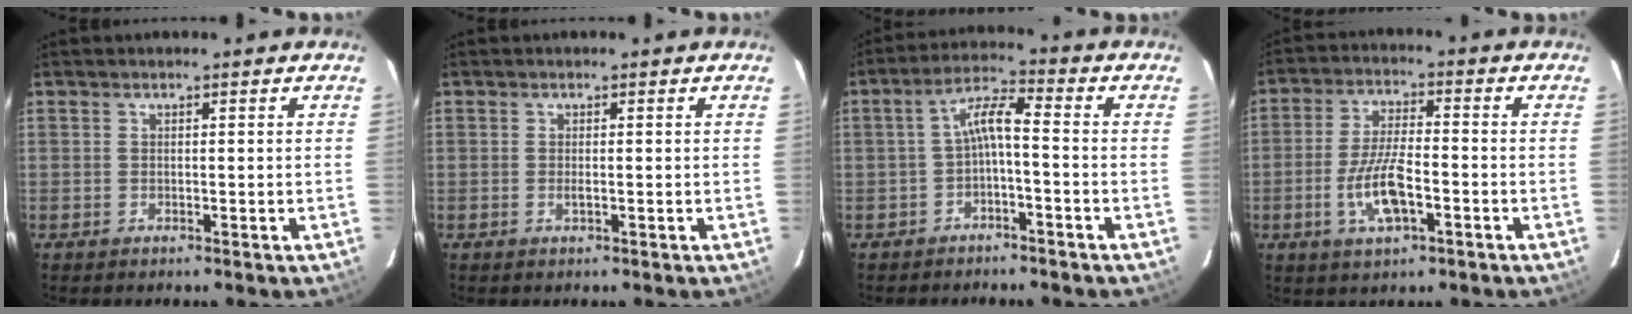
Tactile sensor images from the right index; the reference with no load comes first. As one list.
[{"total": 0.8, "force": [-0.2, 0.2, 0.7], "torque": [-0.014, -0.001, -0.004]}, {"total": 5.0, "force": [-1.8, 0.9, 4.6], "torque": [-0.104, 0.016, -0.033]}, {"total": 9.2, "force": [-3.4, 3.1, 7.9], "torque": [-0.163, -0.003, -0.062]}]